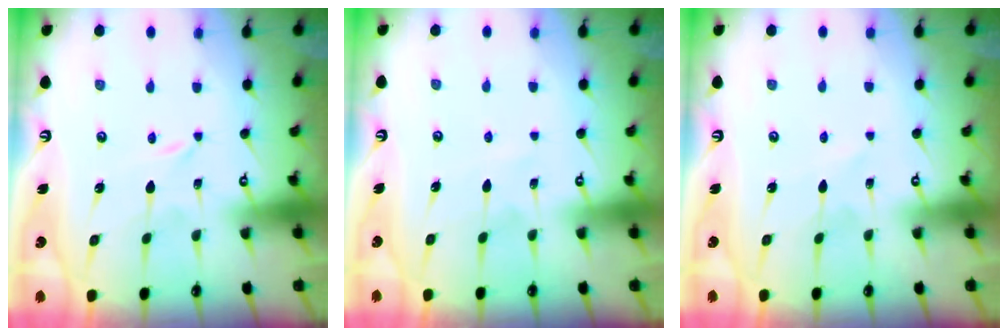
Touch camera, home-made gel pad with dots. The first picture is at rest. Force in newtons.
{"total": 4.4, "press": 4.4, "slide": 0.4}
{"total": 1.6, "press": 1.6, "slide": 0.1}